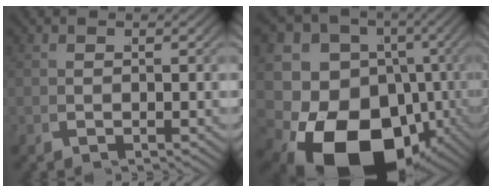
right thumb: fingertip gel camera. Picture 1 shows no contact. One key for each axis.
{"total": 22.5, "fx": -4.7, "fy": 16.5, "fz": 14.5, "tx": -0.280, "ty": -0.087, "tz": -0.041}